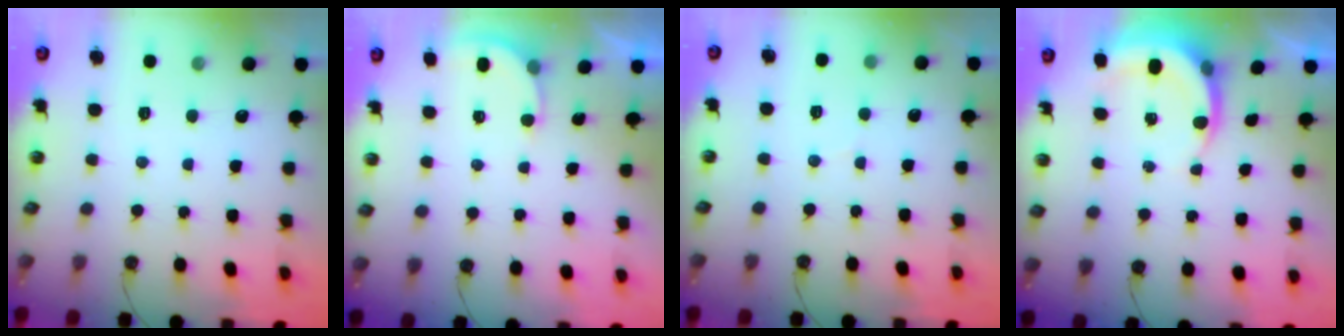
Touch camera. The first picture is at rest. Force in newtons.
{"total": 2.9, "press": 2.9, "slide": 0.3}
{"total": 2.6, "press": 2.6, "slide": 0.2}
{"total": 4.4, "press": 4.3, "slide": 0.4}